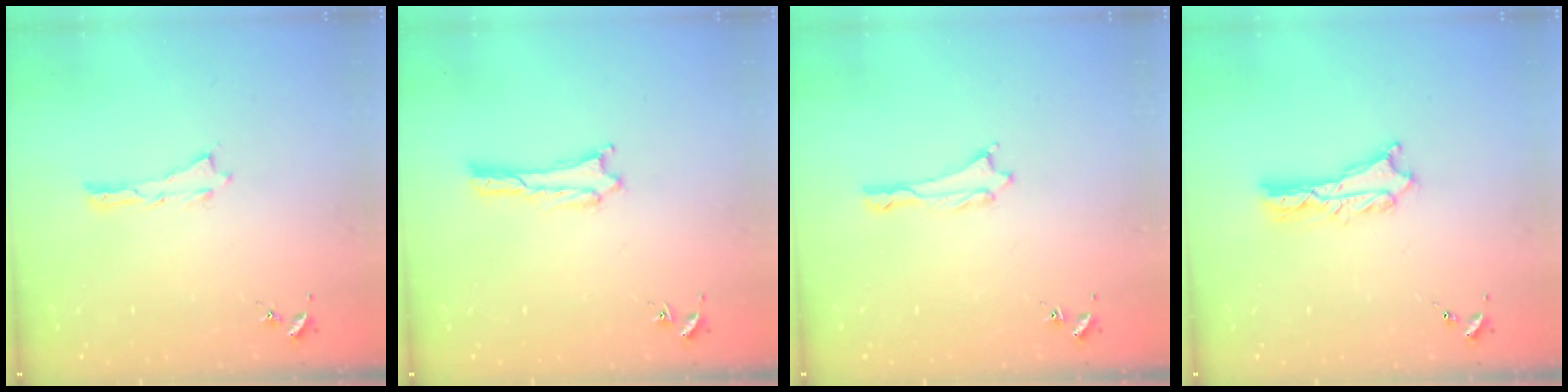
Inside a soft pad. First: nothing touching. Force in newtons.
{"total": 1.7, "press": 1.7, "slide": 0.1}
{"total": 0.6, "press": 0.5, "slide": 0.2}
{"total": 2.4, "press": 2.4, "slide": 0.2}